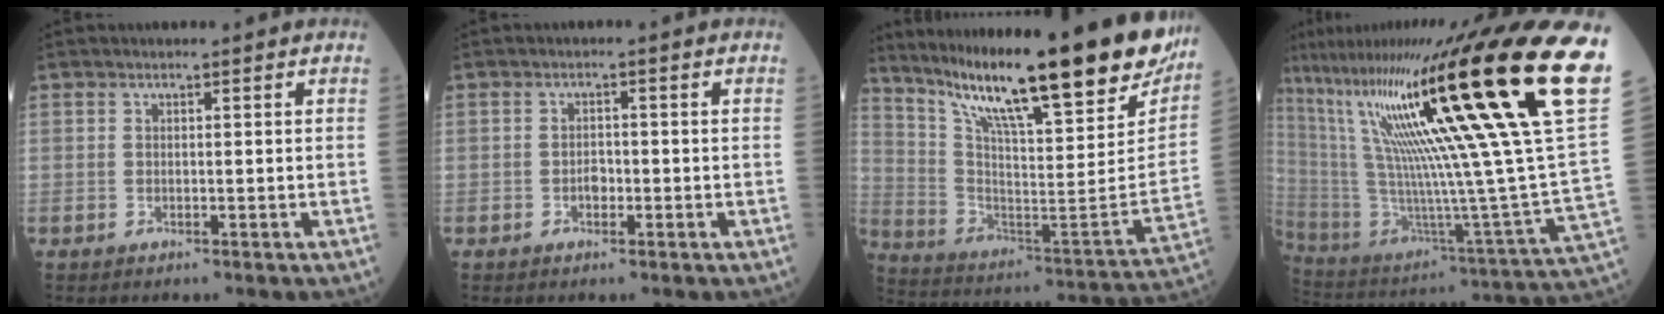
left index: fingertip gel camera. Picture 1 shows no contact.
{"total": 1.5, "force": [-0.7, 1.0, 0.9], "torque": [-0.012, 0.004, -0.012]}
{"total": 31.1, "force": [23.7, 3.9, 19.7], "torque": [-0.337, -0.054, 0.346]}
{"total": 37.8, "force": [19.3, 0.3, 32.5], "torque": [-0.458, -0.005, 0.319]}